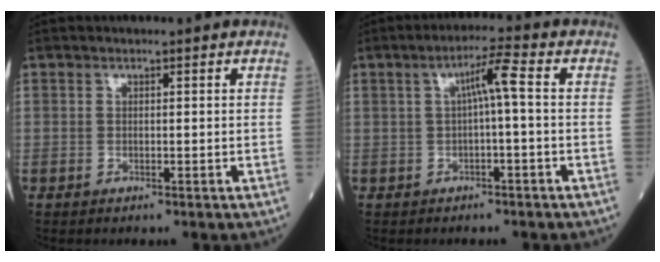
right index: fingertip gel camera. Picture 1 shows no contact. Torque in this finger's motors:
{"motor_torque": [0.72, 0.16, 0.26, 0.08]}